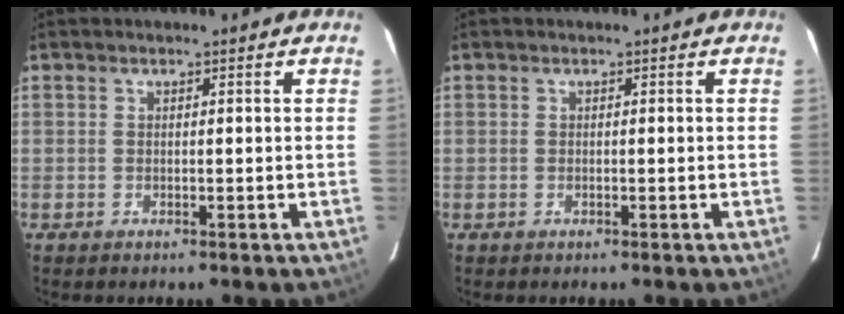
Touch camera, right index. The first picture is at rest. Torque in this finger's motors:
{"motor_torque": [0.05, 0.01, 0.01, 0.01]}